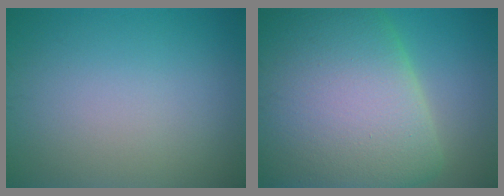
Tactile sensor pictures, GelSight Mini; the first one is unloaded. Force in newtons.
{"total": 17.0, "press": 17.0, "slide": 0.7}